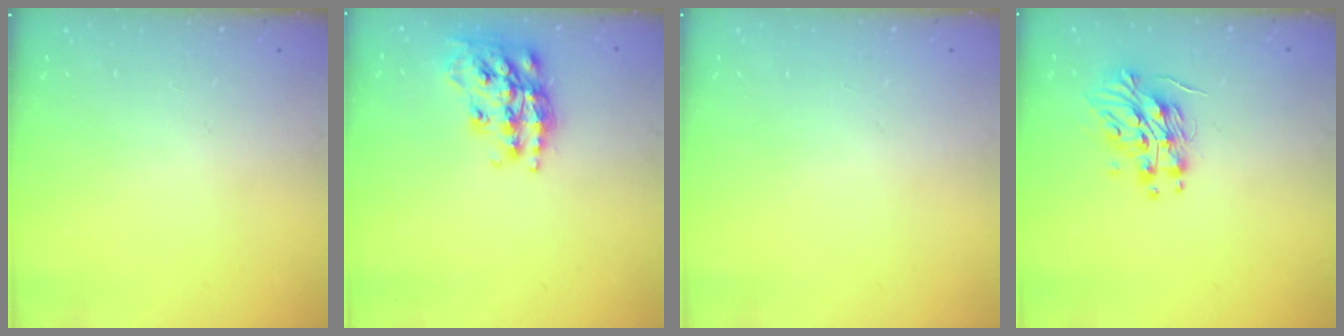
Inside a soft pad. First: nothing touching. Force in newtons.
{"total": 18.2, "press": 18.1, "slide": 1.1}
{"total": 0.0}
{"total": 12.2, "press": 12.1, "slide": 1.2}